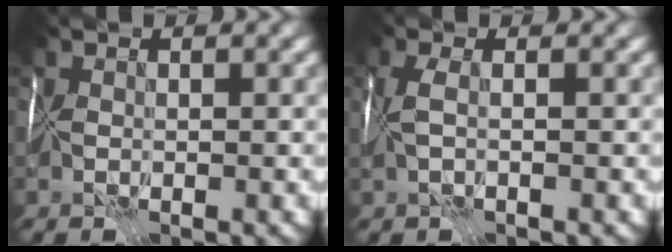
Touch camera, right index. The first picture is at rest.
{"total": 1.4, "force": [0.3, -0.4, 1.3], "torque": [-0.032, 0.002, 0.007]}